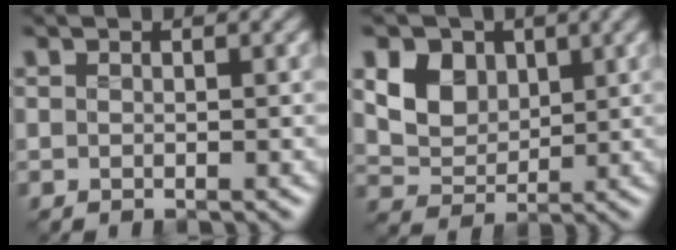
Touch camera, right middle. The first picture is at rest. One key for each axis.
{"total": 4.4, "fx": 1.5, "fy": 3.5, "fz": 2.3, "tx": -0.054, "ty": -0.011, "tz": 0.023}